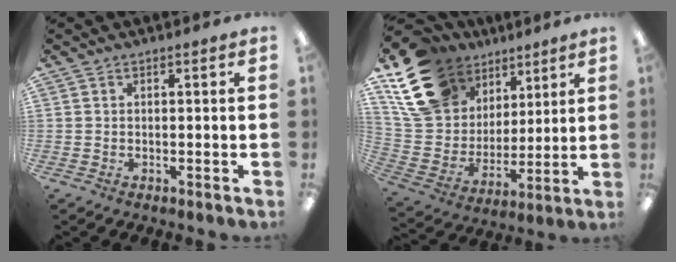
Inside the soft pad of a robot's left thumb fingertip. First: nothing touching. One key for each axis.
{"total": 19.2, "fx": 11.2, "fy": 13.1, "fz": 8.4, "tx": -0.168, "ty": -0.046, "tz": 0.216}